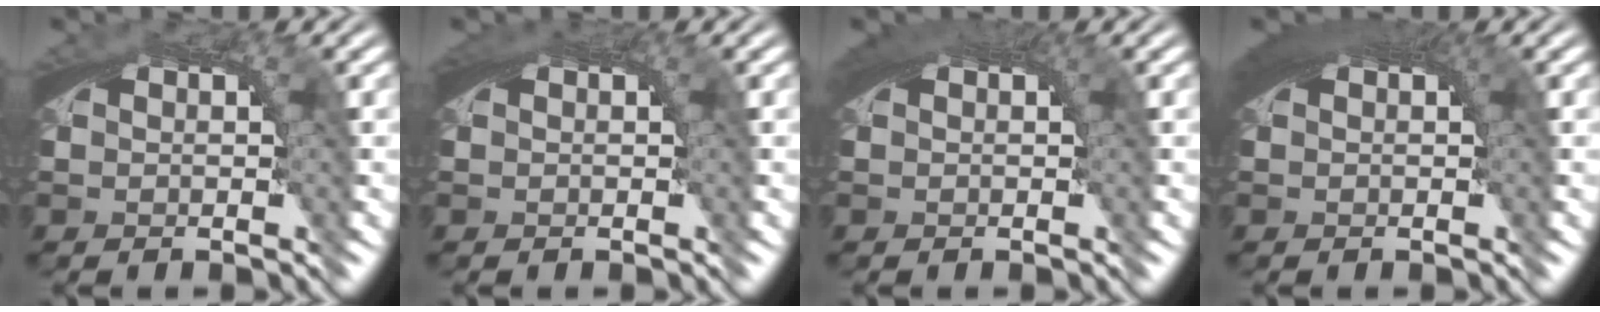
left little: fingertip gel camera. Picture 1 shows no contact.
{"total": 1.3, "force": [0.4, 0.1, 1.2], "torque": [-0.020, 0.002, 0.009]}
{"total": 2.2, "force": [1.0, 0.4, 1.9], "torque": [-0.023, 0.007, 0.016]}
{"total": 3.3, "force": [1.3, 0.9, 2.9], "torque": [-0.034, 0.011, 0.016]}